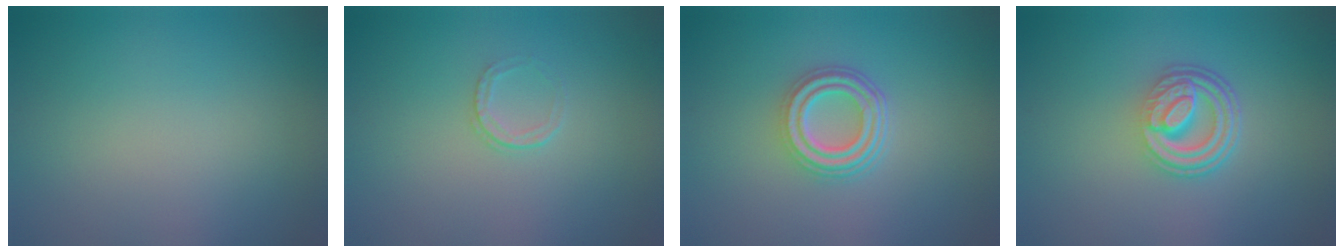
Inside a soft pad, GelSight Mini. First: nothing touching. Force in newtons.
{"total": 1.0, "press": 0.7, "slide": 0.7}
{"total": 4.6, "press": 3.3, "slide": 3.2}
{"total": 4.8, "press": 3.3, "slide": 3.5}